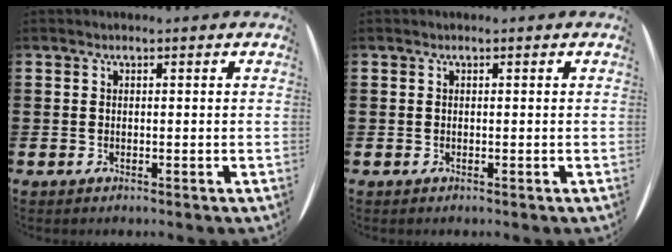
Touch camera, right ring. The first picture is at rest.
{"total": 0.0}